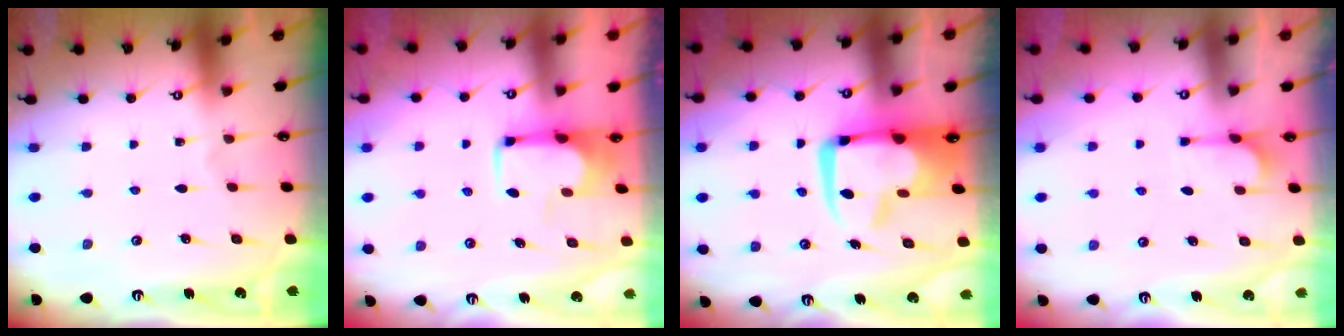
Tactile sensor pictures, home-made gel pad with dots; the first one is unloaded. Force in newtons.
{"total": 3.1, "press": 3.1, "slide": 0.5}
{"total": 13.3, "press": 13.2, "slide": 1.6}
{"total": 3.8, "press": 3.6, "slide": 1.0}